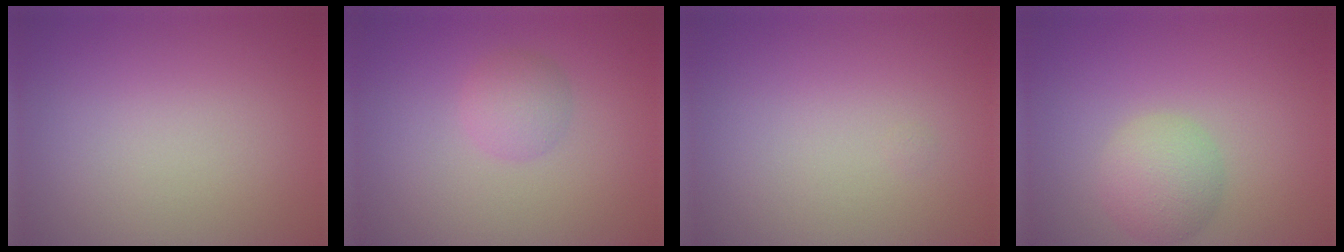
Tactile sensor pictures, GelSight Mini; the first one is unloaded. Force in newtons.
{"total": 2.0, "press": 2.0, "slide": 0.0}
{"total": 0.0}
{"total": 3.4, "press": 3.4, "slide": 0.2}